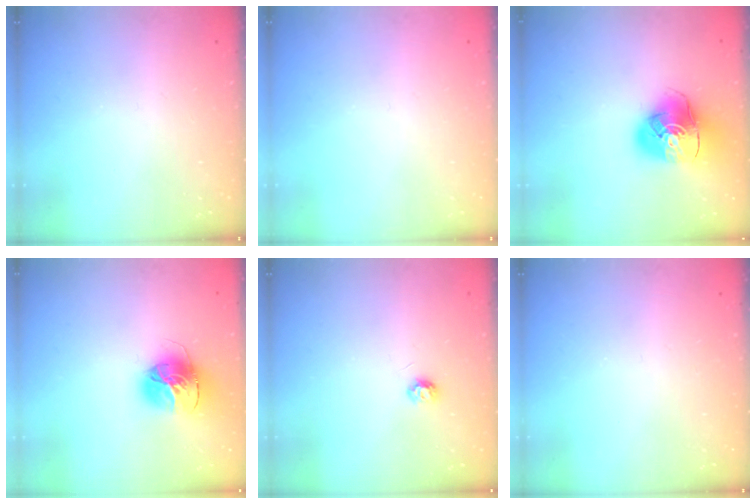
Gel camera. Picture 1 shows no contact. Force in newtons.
{"total": 0.0}
{"total": 12.8, "press": 12.6, "slide": 1.9}
{"total": 16.1, "press": 16.0, "slide": 1.7}
{"total": 4.3, "press": 4.3, "slide": 0.5}
{"total": 0.0}